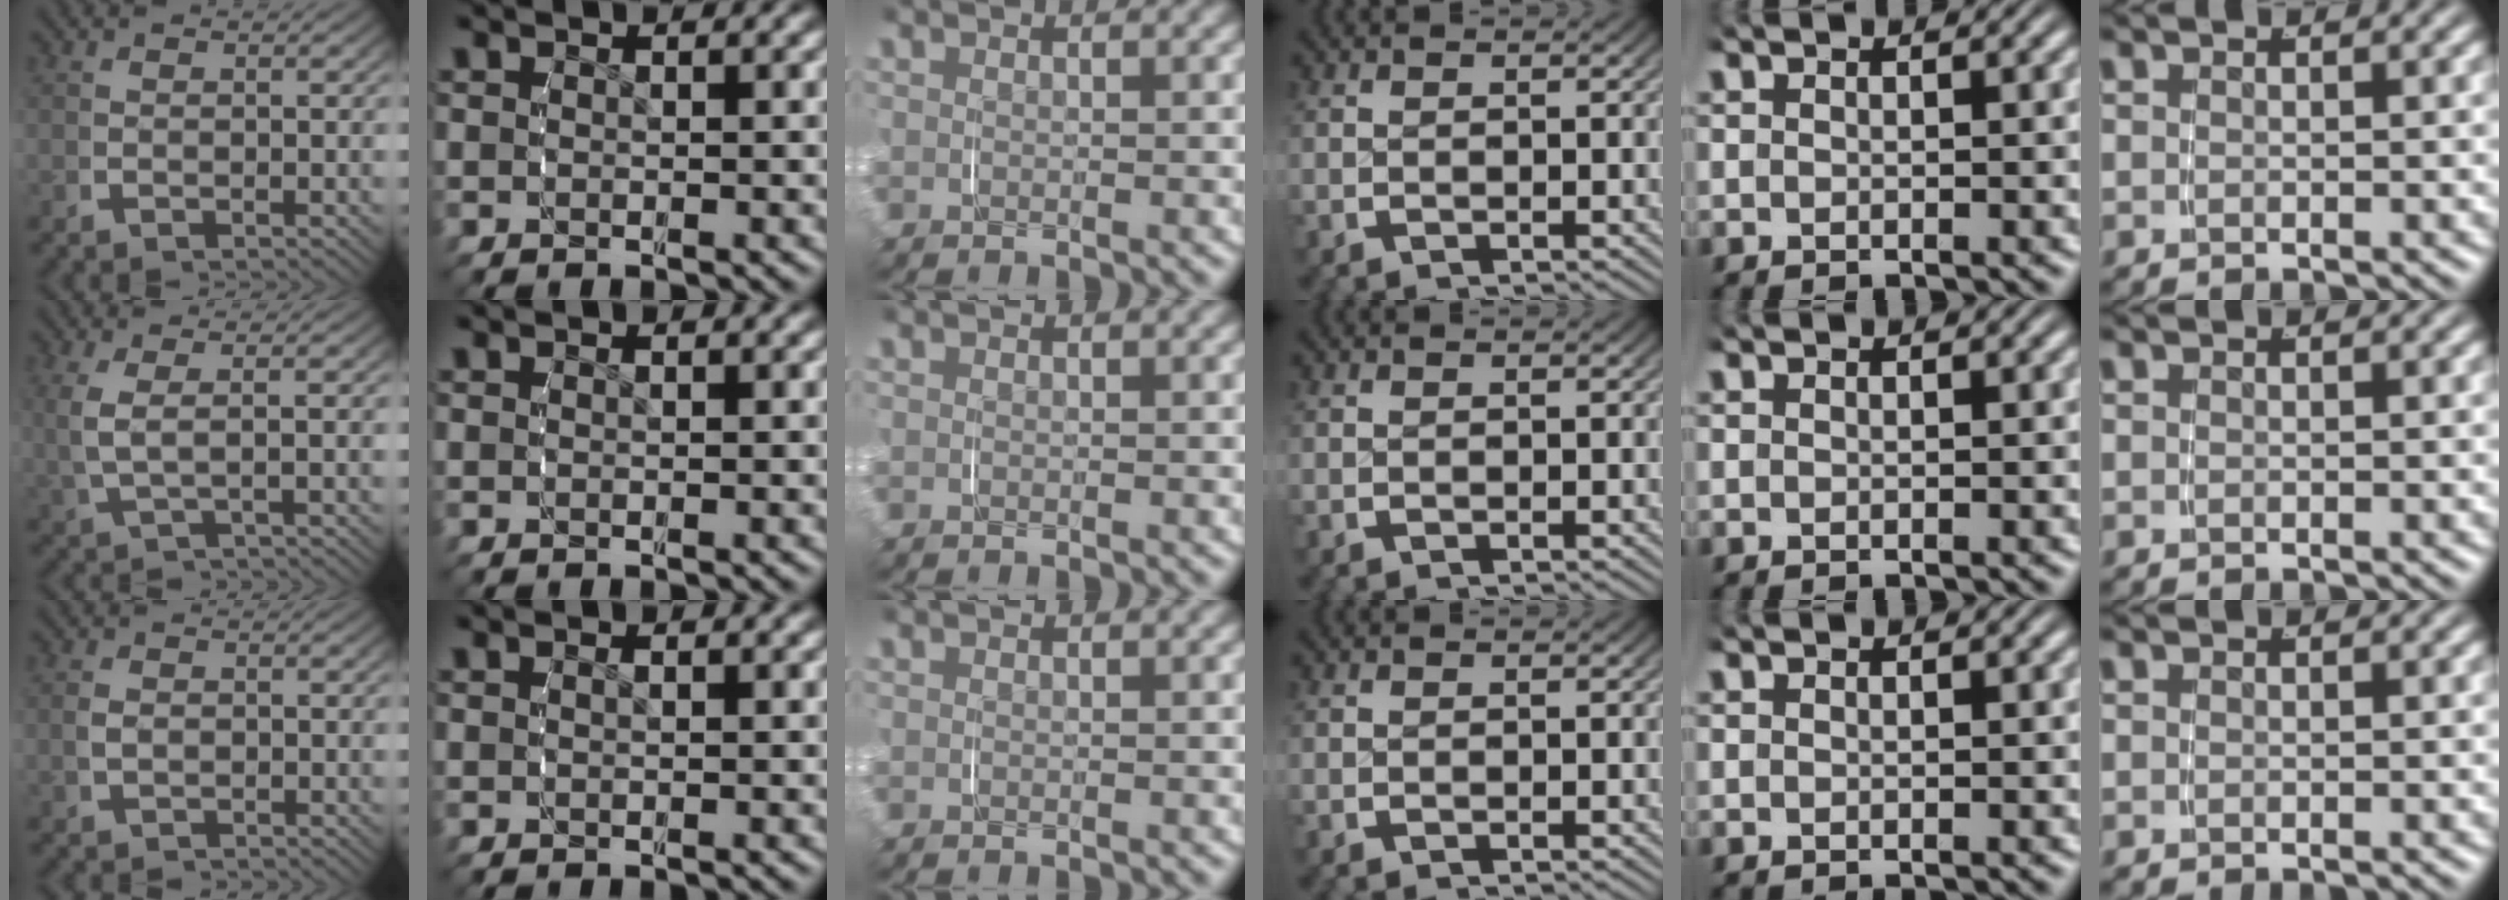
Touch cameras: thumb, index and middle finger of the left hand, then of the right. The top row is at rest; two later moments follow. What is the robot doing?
{"motion": "grasp_and_lifting", "object": "pen bag"}